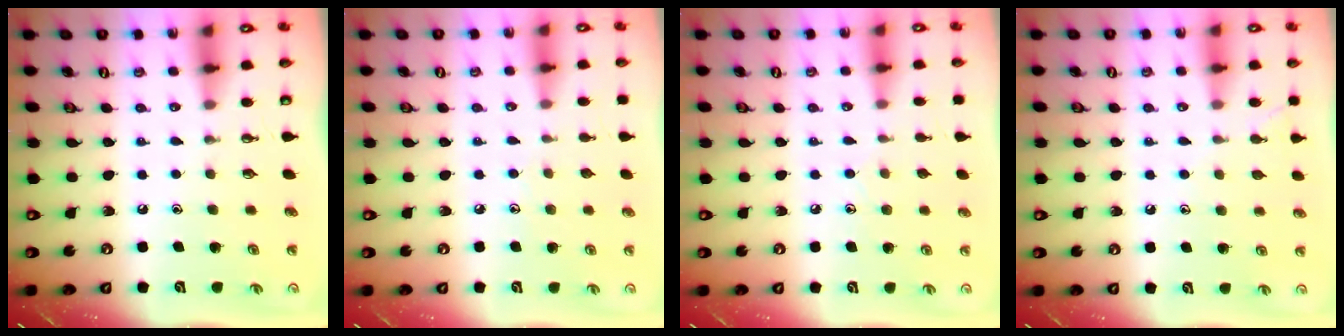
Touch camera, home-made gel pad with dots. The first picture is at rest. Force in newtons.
{"total": 3.5, "press": 3.5, "slide": 0.4}
{"total": 6.2, "press": 6.2, "slide": 0.6}
{"total": 5.6, "press": 5.5, "slide": 0.6}